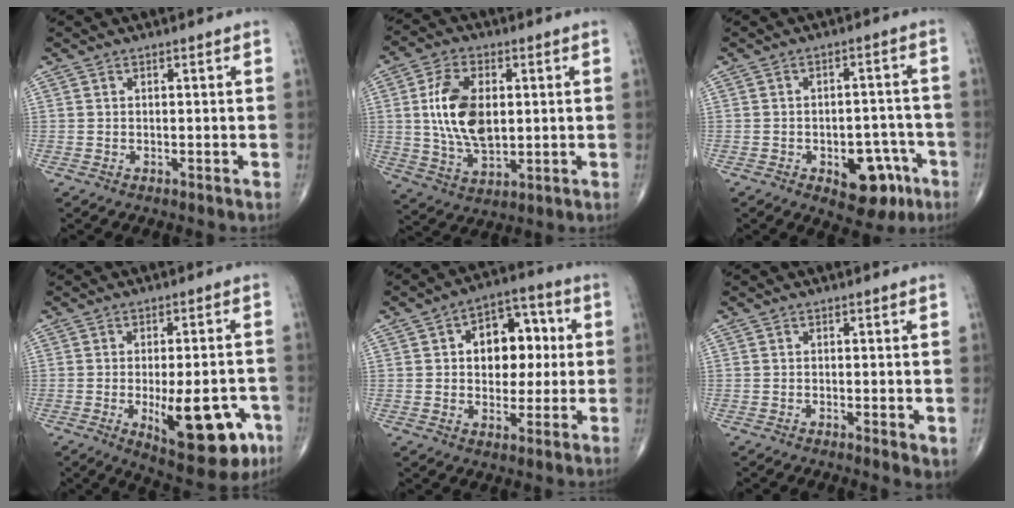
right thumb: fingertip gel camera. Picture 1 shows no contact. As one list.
[{"total": 13.1, "force": [1.6, 7.6, 10.6], "torque": [-0.191, -0.006, 0.034]}, {"total": 10.1, "force": [-4.6, 5.8, 6.9], "torque": [-0.054, 0.036, -0.052]}, {"total": 15.8, "force": [-5.0, 6.3, 13.6], "torque": [-0.162, 0.005, -0.053]}, {"total": 12.8, "force": [2.0, 8.5, 9.3], "torque": [-0.085, 0.019, 0.026]}, {"total": 2.4, "force": [-0.3, 0.6, 2.3], "torque": [-0.035, -0.009, -0.007]}]